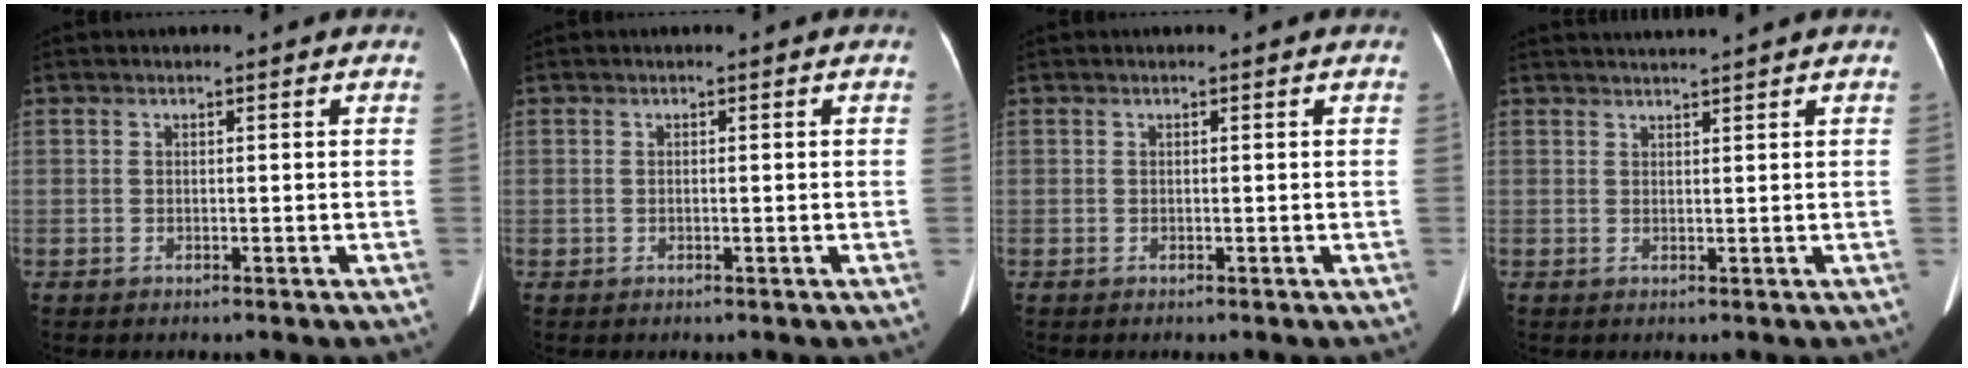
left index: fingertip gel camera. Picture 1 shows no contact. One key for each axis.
{"total": 0.0}
{"total": 0.0}
{"total": 2.8, "fx": 2.6, "fy": -1.0, "fz": 0.6, "tx": -0.006, "ty": 0.015, "tz": 0.047}